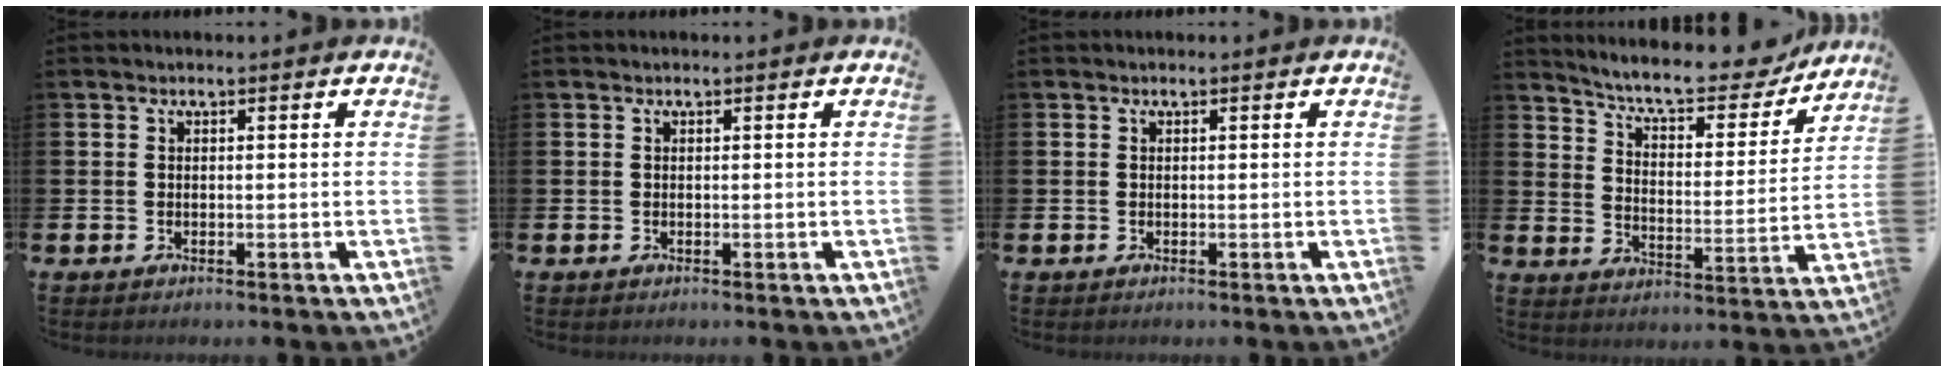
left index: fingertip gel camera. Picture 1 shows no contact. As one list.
[{"total": 0.0}, {"total": 0.0}, {"total": 8.4, "force": [7.7, 1.7, 2.8], "torque": [-0.074, -0.056, 0.127]}]